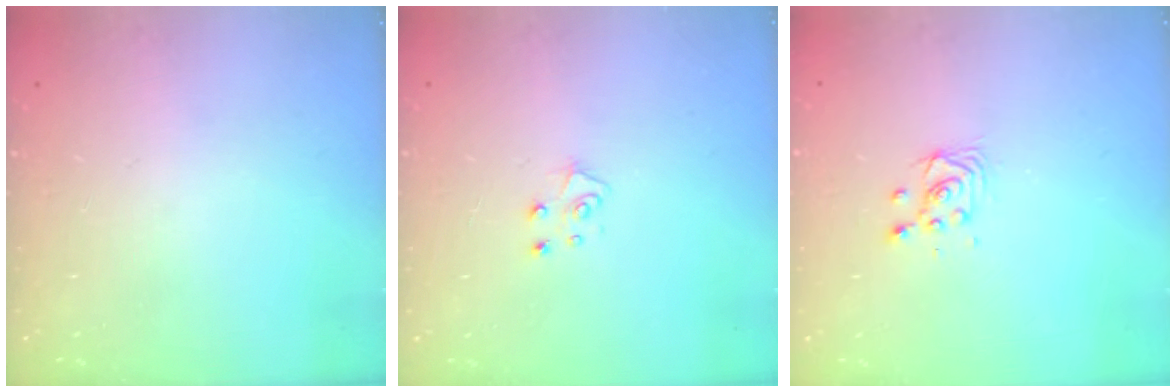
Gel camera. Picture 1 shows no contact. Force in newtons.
{"total": 5.1, "press": 5.1, "slide": 0.5}
{"total": 3.2, "press": 3.2, "slide": 0.6}